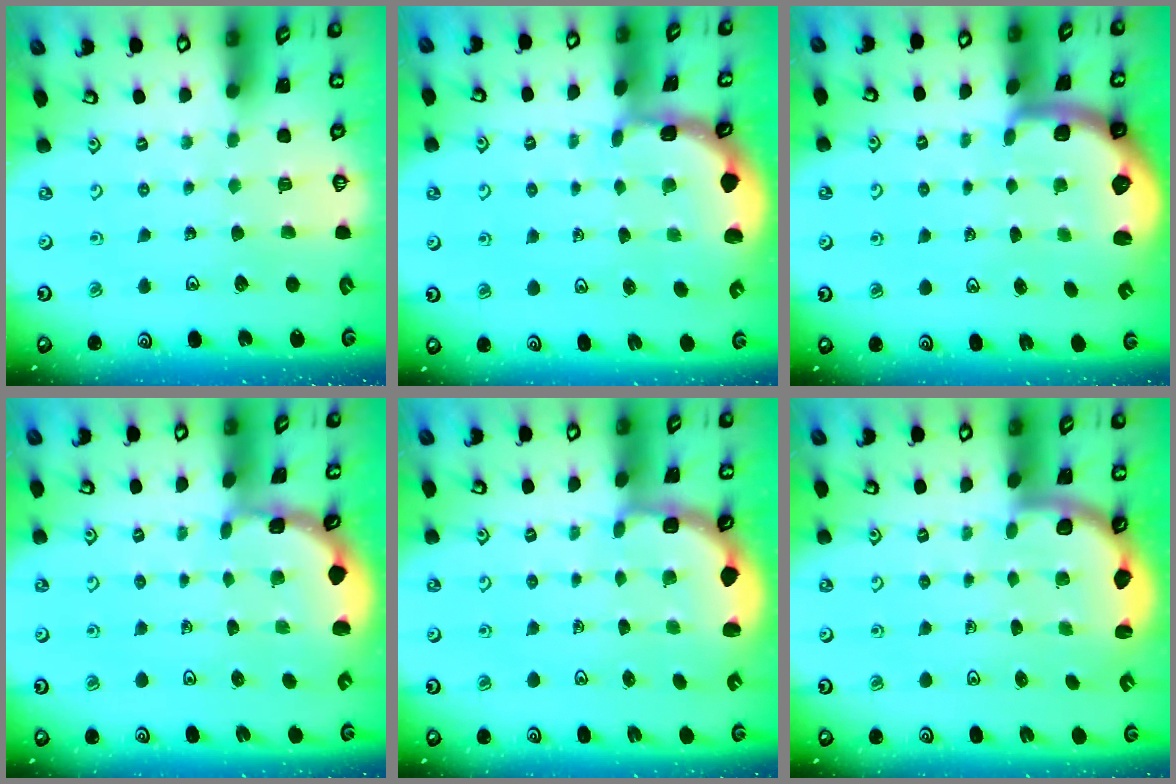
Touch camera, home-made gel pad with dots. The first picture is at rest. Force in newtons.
{"total": 1.4, "press": 1.4, "slide": 0.1}
{"total": 1.7, "press": 1.6, "slide": 0.4}
{"total": 1.2, "press": 1.2, "slide": 0.3}
{"total": 2.8, "press": 2.3, "slide": 1.7}
{"total": 2.6, "press": 2.5, "slide": 0.6}